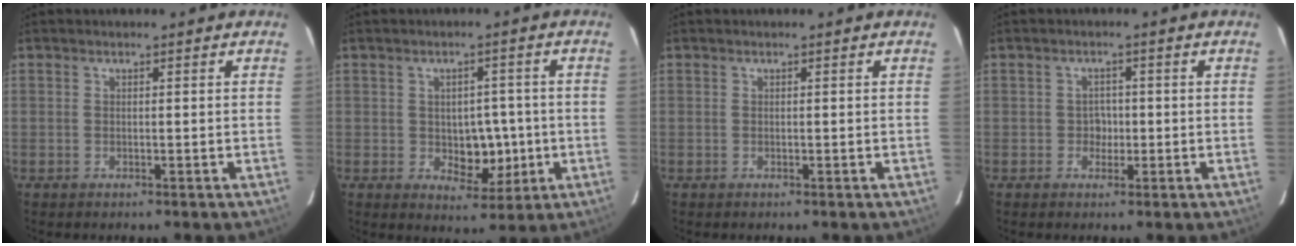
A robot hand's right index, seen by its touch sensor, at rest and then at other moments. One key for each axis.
{"total": 6.2, "fx": -0.8, "fy": 4.0, "fz": 4.6, "tx": -0.054, "ty": 0.008, "tz": 0.000}
{"total": 0.0}
{"total": 2.1, "fx": -0.4, "fy": 1.7, "fz": 1.1, "tx": -0.011, "ty": 0.006, "tz": -0.006}